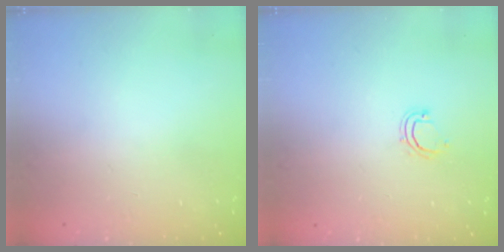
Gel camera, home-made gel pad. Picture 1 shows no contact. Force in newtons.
{"total": 4.7, "press": 4.6, "slide": 0.9}